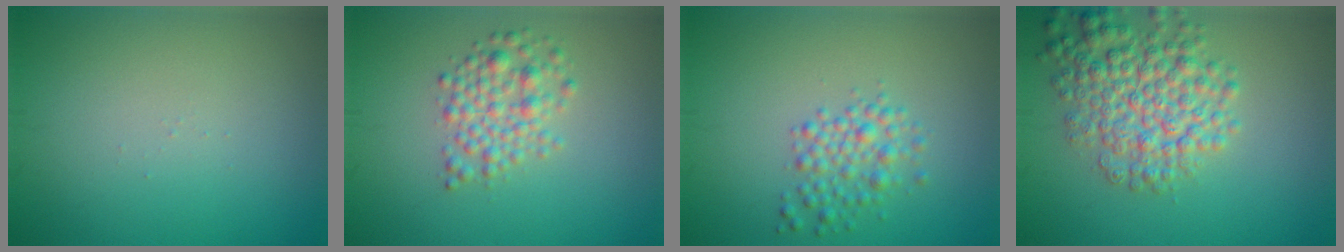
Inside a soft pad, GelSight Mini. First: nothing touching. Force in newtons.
{"total": 3.0, "press": 3.0, "slide": 0.2}
{"total": 2.6, "press": 2.6, "slide": 0.1}
{"total": 6.0, "press": 6.0, "slide": 0.2}